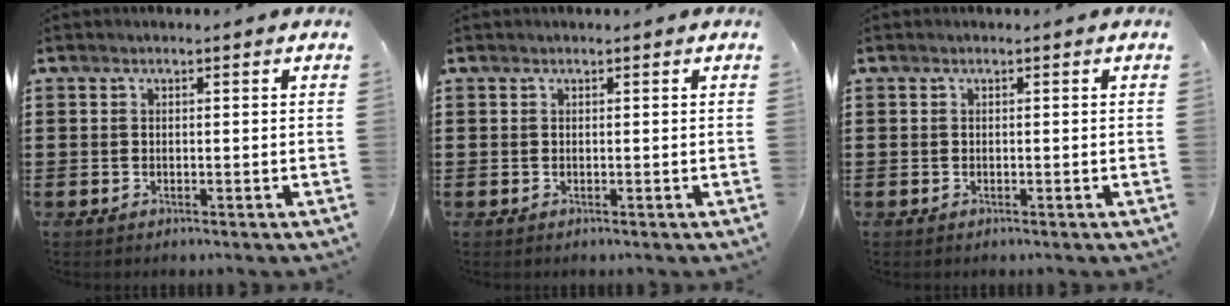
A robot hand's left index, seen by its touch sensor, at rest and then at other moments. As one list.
[{"total": 0.0}, {"total": 0.0}]